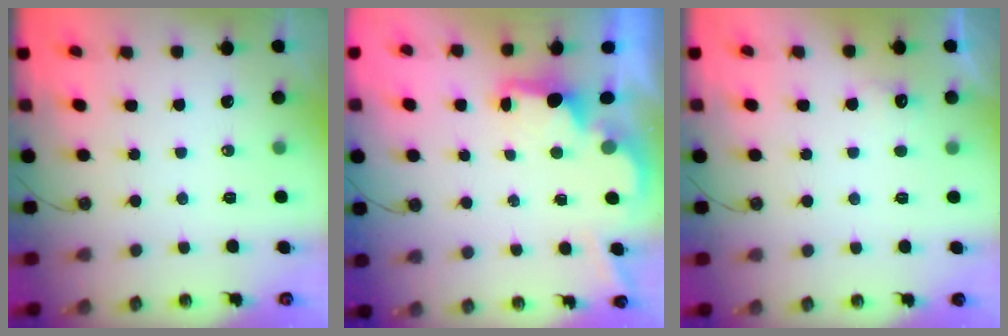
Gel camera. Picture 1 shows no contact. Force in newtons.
{"total": 2.2, "press": 2.1, "slide": 0.8}
{"total": 6.9, "press": 6.8, "slide": 1.2}